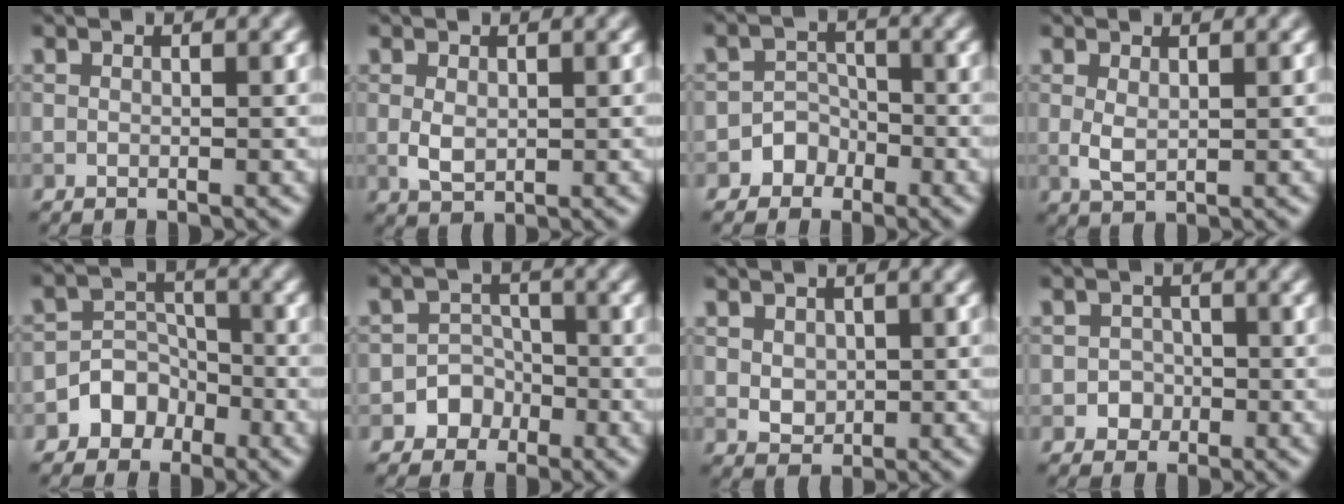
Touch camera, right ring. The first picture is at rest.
{"total": 1.9, "force": [0.2, 1.3, 1.4], "torque": [-0.031, -0.001, 0.006]}
{"total": 2.7, "force": [-1.6, 2.2, 0.2], "torque": [0.031, 0.014, -0.039]}
{"total": 1.7, "force": [0.5, 0.8, 1.4], "torque": [-0.031, -0.002, 0.013]}
{"total": 4.0, "force": [-2.3, 3.1, 0.7], "torque": [0.018, 0.015, -0.051]}
{"total": 3.4, "force": [-1.8, 2.8, 0.3], "torque": [0.033, 0.011, -0.042]}
{"total": 1.9, "force": [0.4, 1.6, 1.0], "torque": [-0.020, -0.004, 0.012]}
{"total": 1.6, "force": [-0.5, 1.5, 0.3], "torque": [0.009, 0.002, -0.009]}